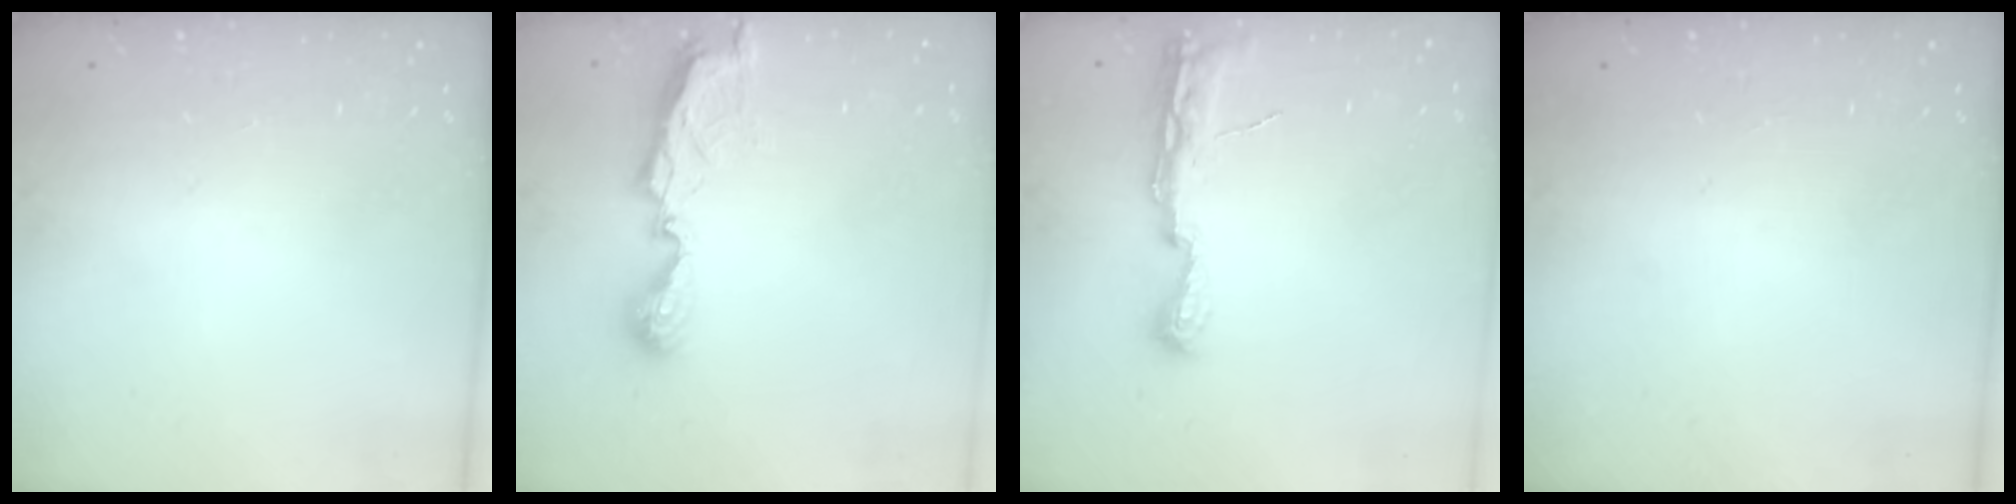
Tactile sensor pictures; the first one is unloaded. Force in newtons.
{"total": 7.7, "press": 7.6, "slide": 0.7}
{"total": 8.0, "press": 8.0, "slide": 0.7}
{"total": 0.0}